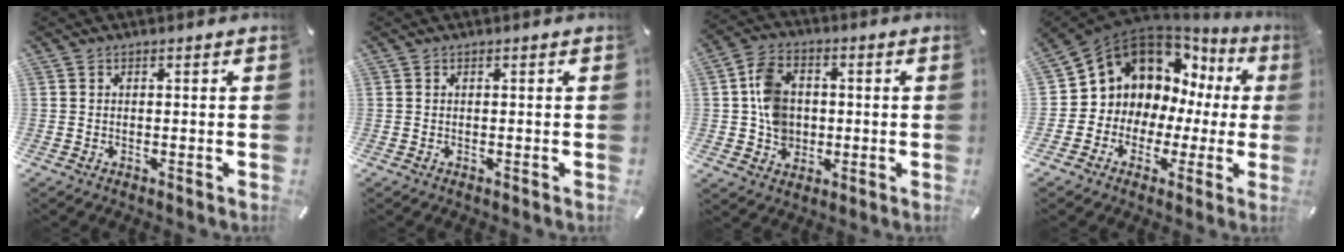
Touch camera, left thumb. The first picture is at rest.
{"total": 0.0}
{"total": 9.3, "force": [0.1, 8.0, 4.8], "torque": [-0.102, 0.012, 0.006]}
{"total": 10.7, "force": [4.4, 9.4, 2.5], "torque": [-0.060, -0.055, 0.093]}